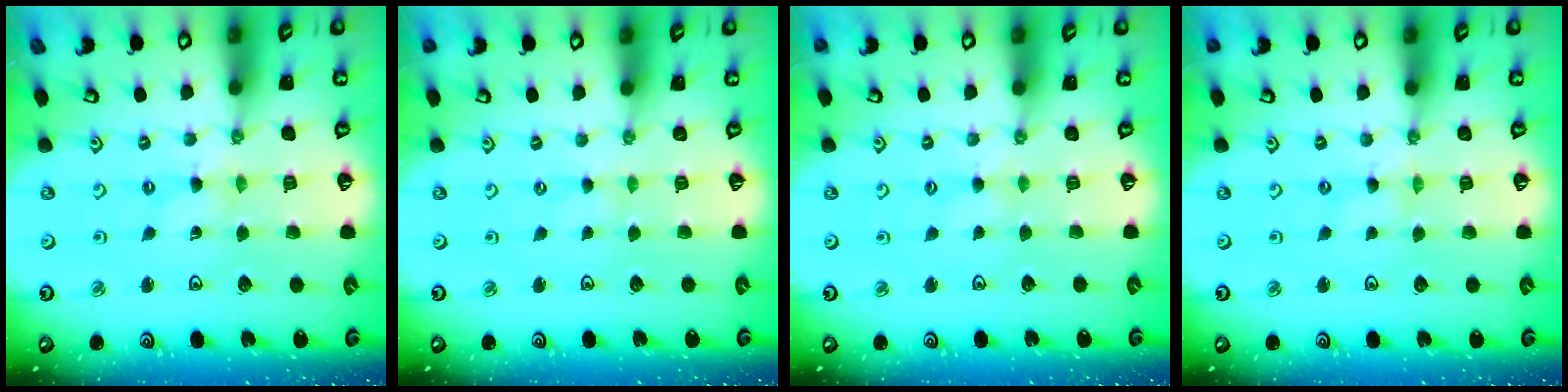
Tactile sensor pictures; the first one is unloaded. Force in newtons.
{"total": 0.8, "press": 0.8, "slide": 0.1}
{"total": 1.7, "press": 1.7, "slide": 0.2}
{"total": 0.0}